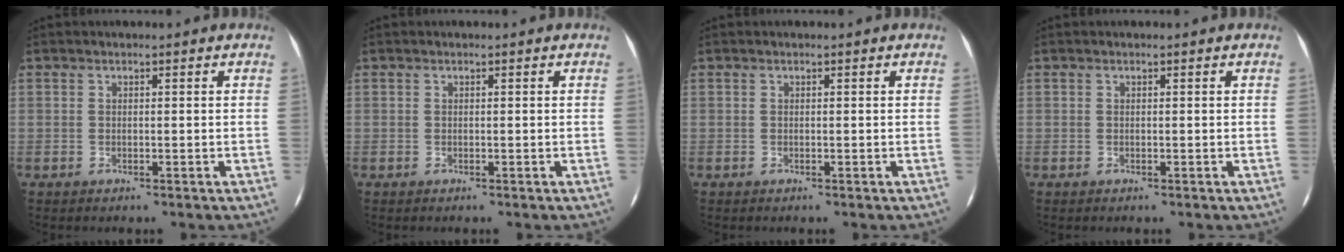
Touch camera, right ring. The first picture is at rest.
{"total": 0.0}
{"total": 0.0}
{"total": 0.0}